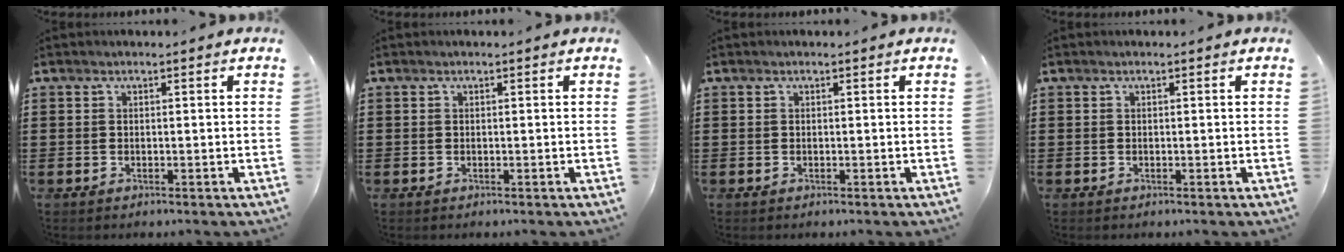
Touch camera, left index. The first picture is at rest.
{"total": 0.0}
{"total": 0.0}
{"total": 0.0}